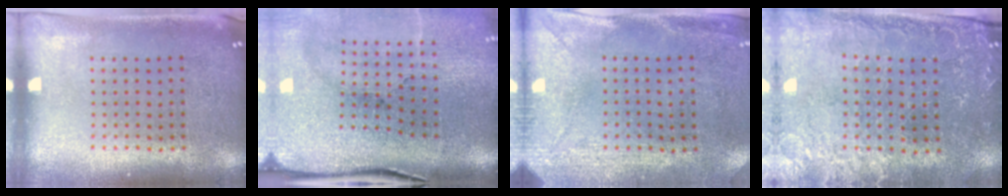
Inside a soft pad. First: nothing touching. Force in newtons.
{"total": 4.9, "press": 3.9, "slide": 3.0}
{"total": 2.9, "press": 2.3, "slide": 1.8}
{"total": 0.7, "press": 0.6, "slide": 0.4}